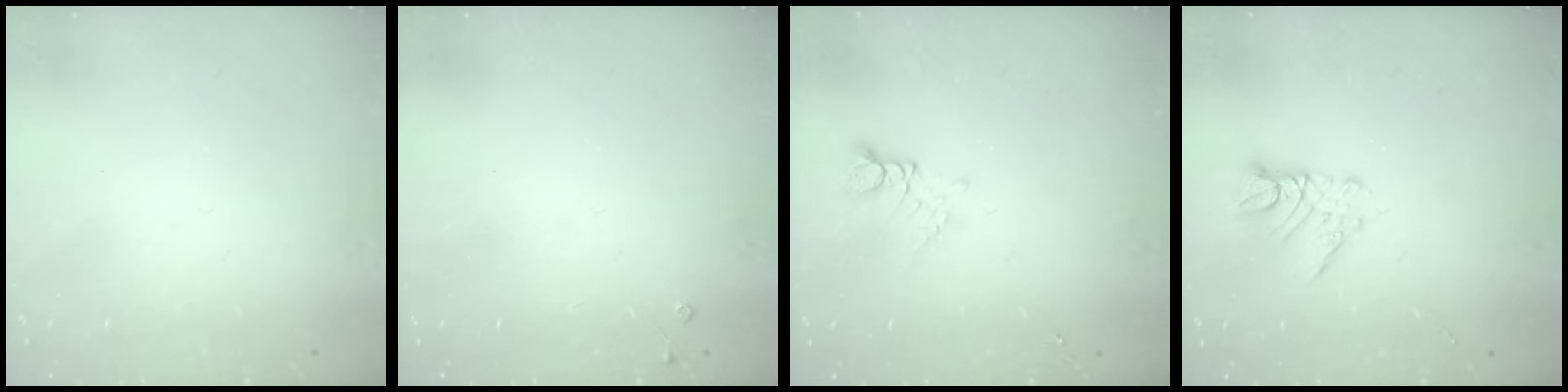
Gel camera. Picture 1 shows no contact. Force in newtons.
{"total": 2.7, "press": 2.7, "slide": 0.4}
{"total": 2.8, "press": 2.8, "slide": 0.3}
{"total": 7.7, "press": 7.7, "slide": 0.5}